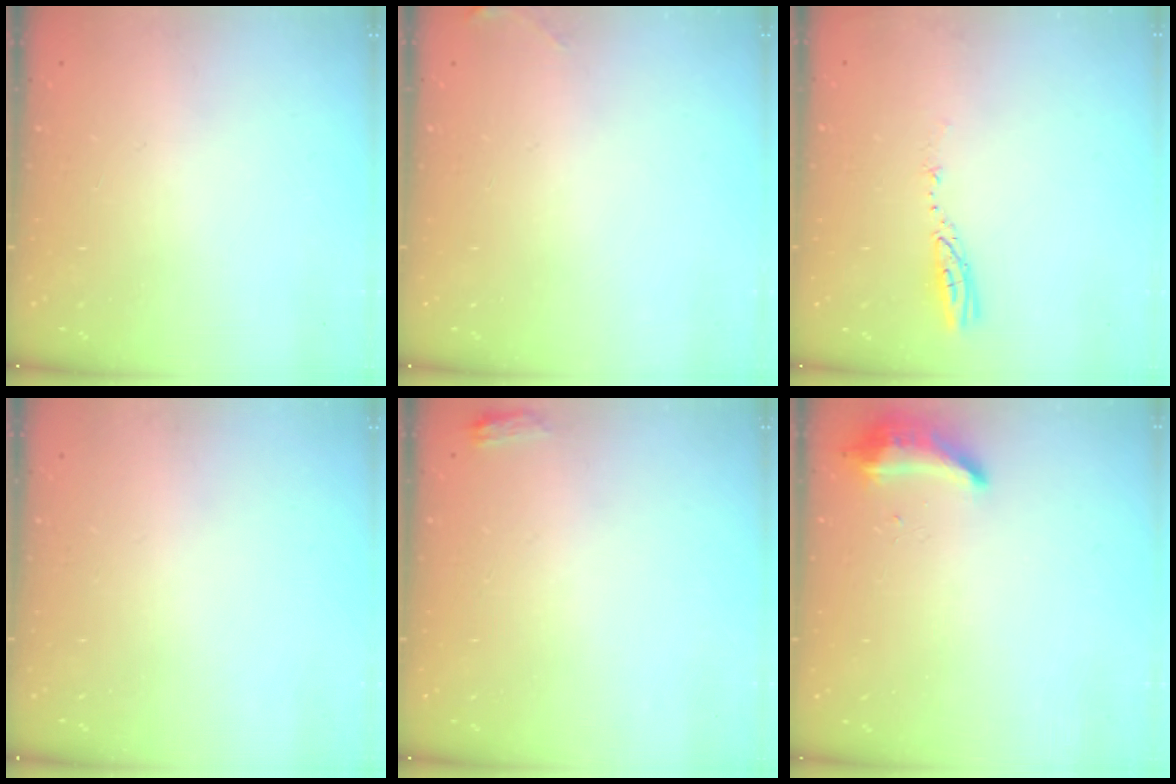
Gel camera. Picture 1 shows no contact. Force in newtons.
{"total": 5.4, "press": 5.1, "slide": 1.8}
{"total": 3.5, "press": 3.4, "slide": 0.4}
{"total": 0.0}
{"total": 2.6, "press": 2.6, "slide": 0.4}
{"total": 8.2, "press": 8.2, "slide": 0.5}